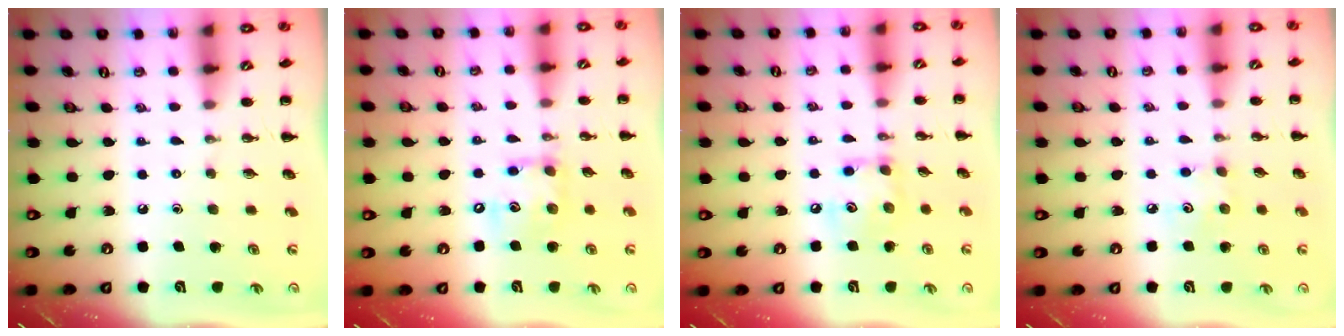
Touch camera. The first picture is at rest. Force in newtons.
{"total": 11.2, "press": 11.0, "slide": 1.9}
{"total": 8.3, "press": 8.3, "slide": 0.3}
{"total": 4.0, "press": 3.9, "slide": 1.1}